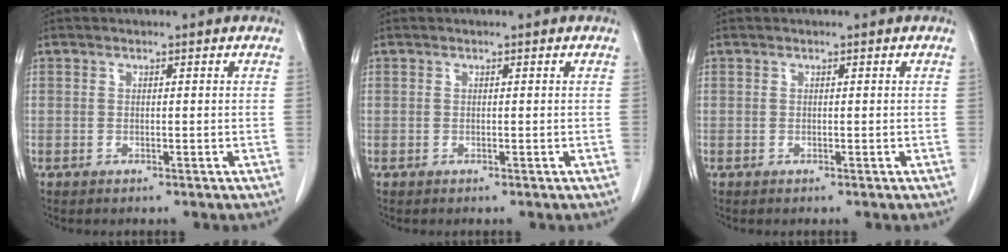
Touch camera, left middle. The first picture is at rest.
{"total": 0.0}
{"total": 0.0}